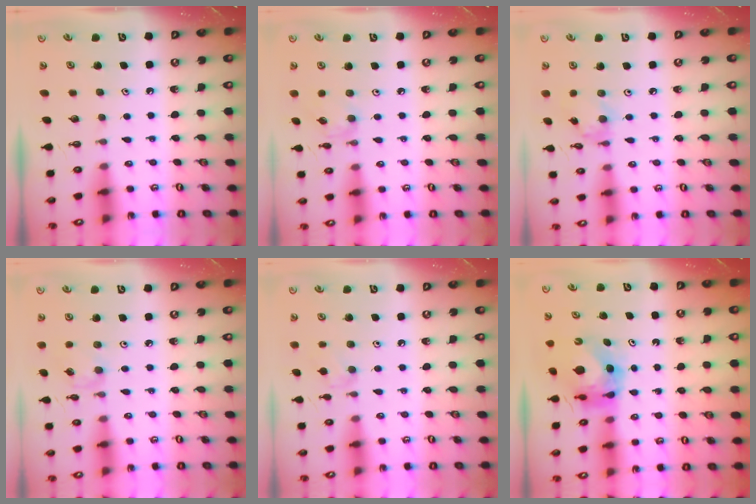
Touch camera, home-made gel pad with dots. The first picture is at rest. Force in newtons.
{"total": 1.6, "press": 1.5, "slide": 0.3}
{"total": 2.8, "press": 2.8, "slide": 0.1}
{"total": 2.7, "press": 2.7, "slide": 0.1}
{"total": 7.2, "press": 7.2, "slide": 0.6}
{"total": 6.4, "press": 6.4, "slide": 0.6}